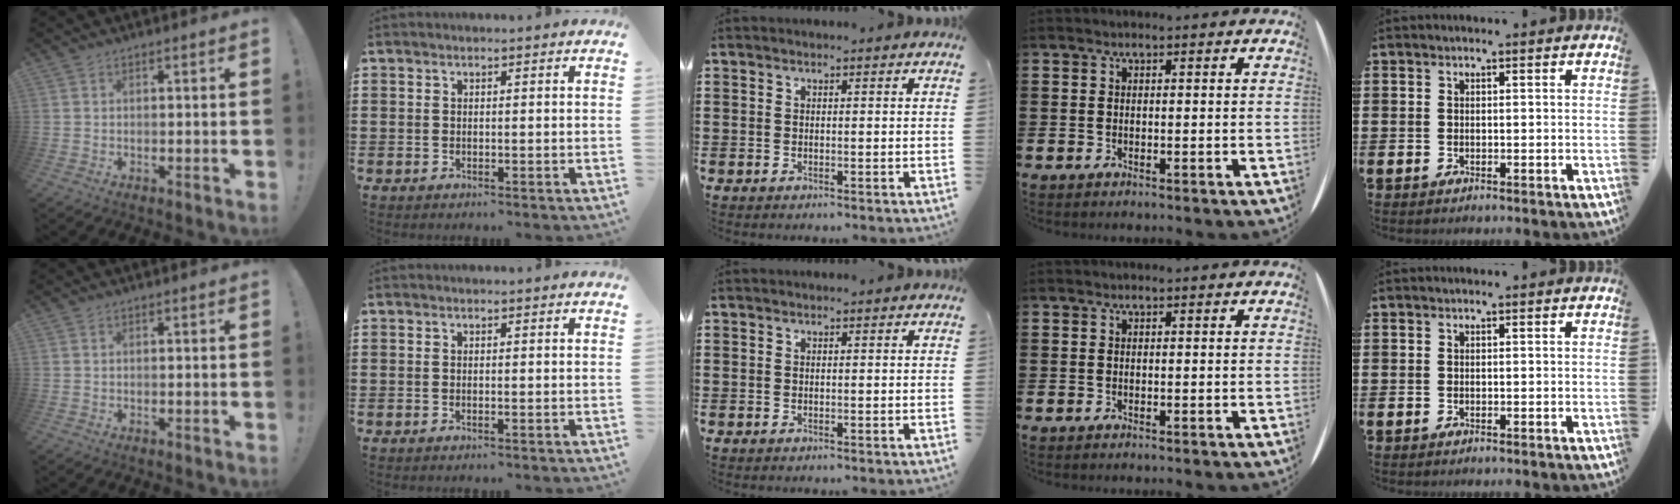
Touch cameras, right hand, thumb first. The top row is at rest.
{}